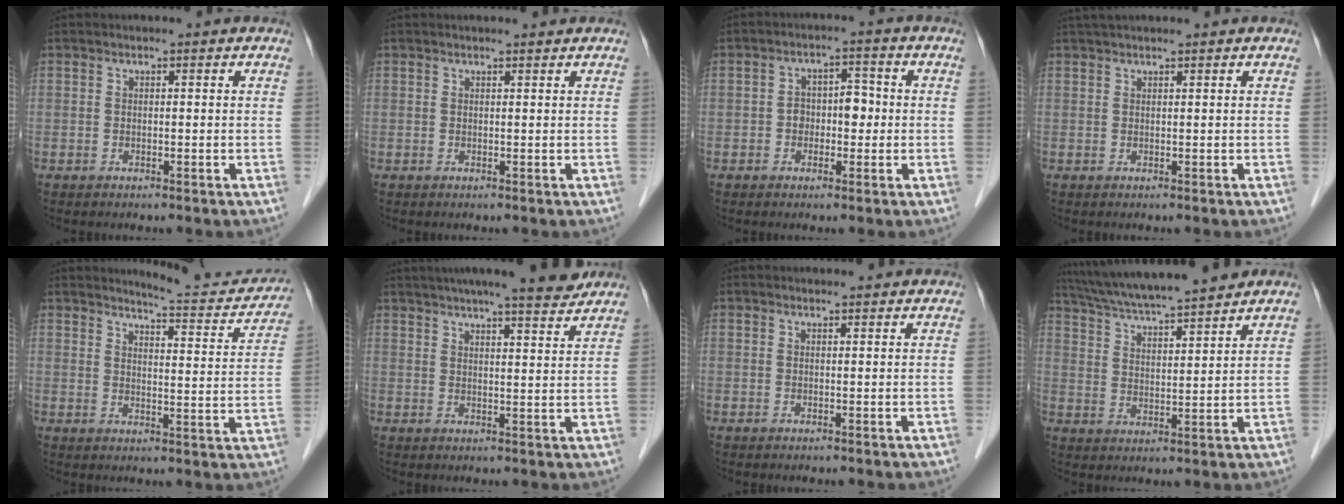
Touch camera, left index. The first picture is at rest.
{"total": 1.3, "force": [1.2, -0.1, 0.5], "torque": [-0.008, 0.002, 0.016]}
{"total": 4.3, "force": [-0.9, 2.6, 3.3], "torque": [-0.051, 0.017, -0.015]}
{"total": 2.8, "force": [2.4, -0.4, 1.4], "torque": [-0.013, 0.026, 0.043]}
{"total": 10.7, "force": [10.5, 0.9, 2.0], "torque": [-0.018, -0.033, 0.122]}
{"total": 12.5, "force": [10.9, 0.5, 6.1], "torque": [-0.094, 0.002, 0.141]}
{"total": 1.7, "force": [1.7, 0.1, 0.3], "torque": [-0.009, 0.002, 0.018]}
{"total": 14.7, "force": [13.1, 0.2, 6.7], "torque": [-0.122, 0.017, 0.212]}